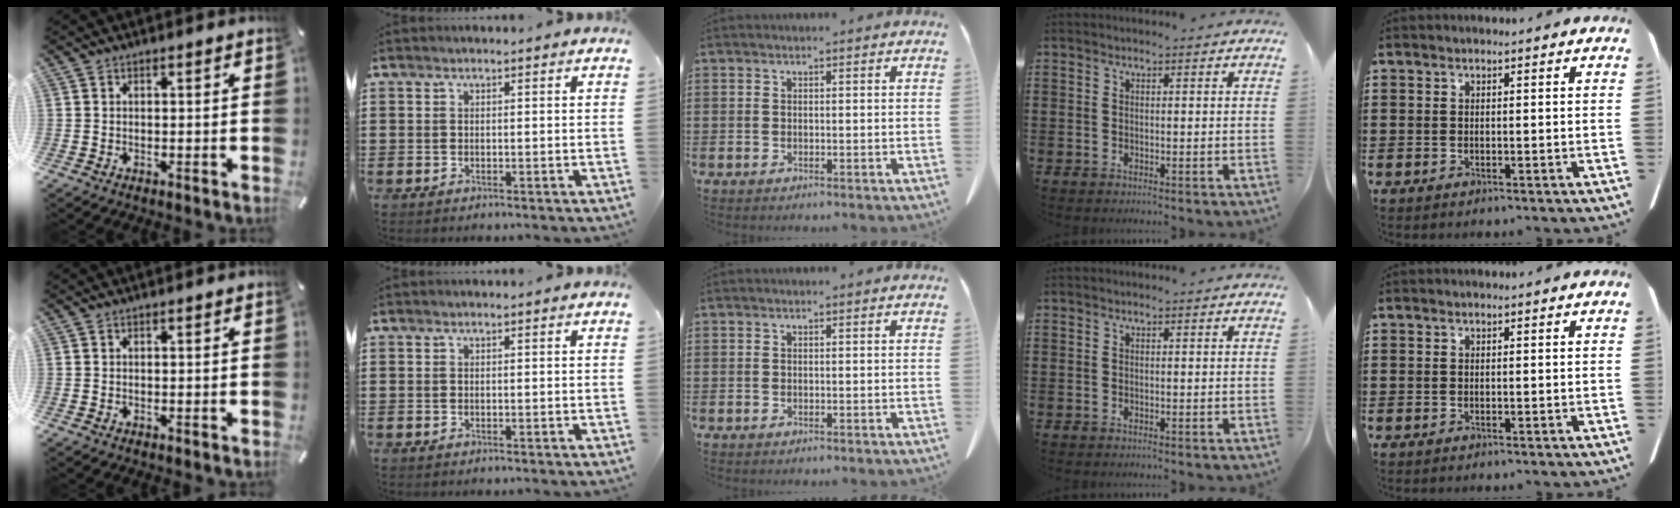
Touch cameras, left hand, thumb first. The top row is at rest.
{}